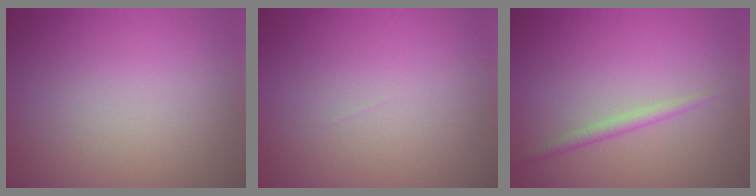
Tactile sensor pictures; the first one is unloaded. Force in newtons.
{"total": 0.0}
{"total": 1.1, "press": 1.1, "slide": 0.1}